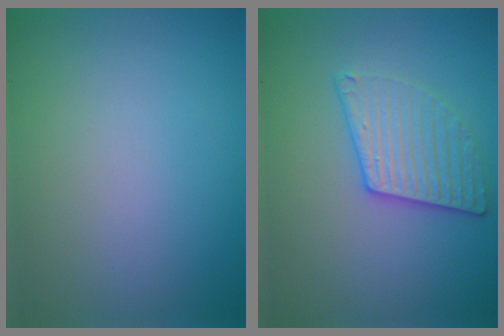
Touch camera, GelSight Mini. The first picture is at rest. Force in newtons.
{"total": 3.1, "press": 3.0, "slide": 0.8}